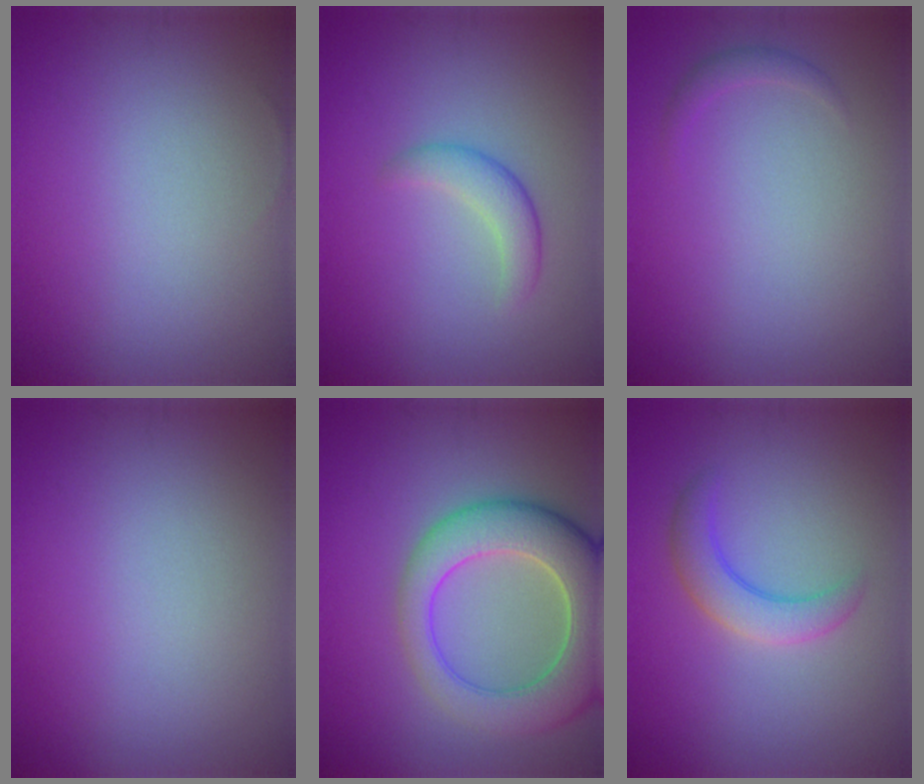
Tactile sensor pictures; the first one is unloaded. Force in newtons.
{"total": 2.3, "press": 2.3, "slide": 0.1}
{"total": 0.9, "press": 0.9, "slide": 0.0}
{"total": 0.0}
{"total": 8.7, "press": 8.7, "slide": 0.8}
{"total": 3.3, "press": 3.3, "slide": 0.2}